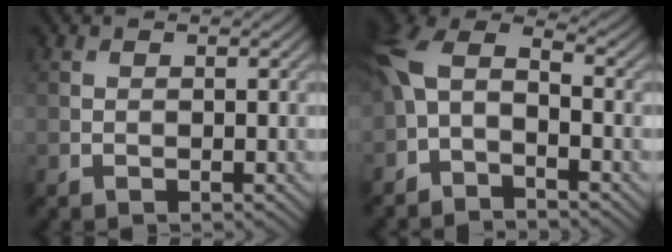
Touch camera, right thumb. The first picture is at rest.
{"total": 7.1, "force": [-2.5, 3.9, 5.4], "torque": [-0.120, 0.007, -0.068]}